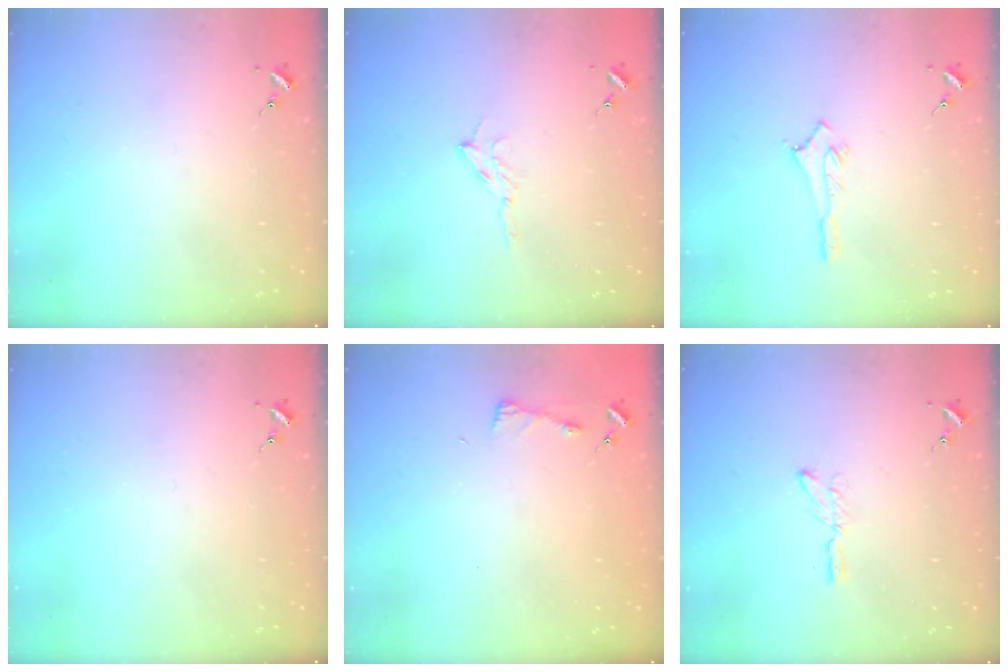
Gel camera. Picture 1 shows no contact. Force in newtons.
{"total": 4.9, "press": 4.9, "slide": 0.5}
{"total": 2.8, "press": 2.8, "slide": 0.2}
{"total": 0.0}
{"total": 3.2, "press": 3.1, "slide": 0.4}
{"total": 4.0, "press": 4.0, "slide": 0.4}